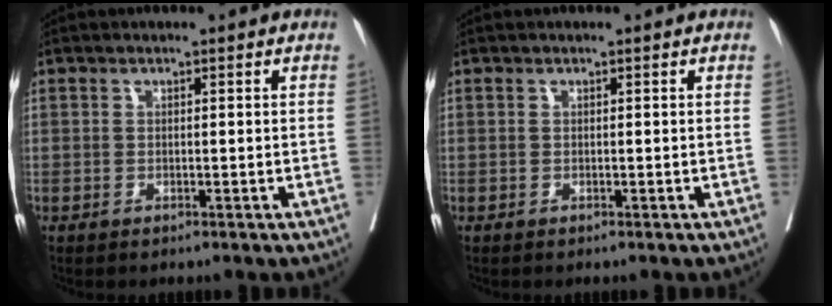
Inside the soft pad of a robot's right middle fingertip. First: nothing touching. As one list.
[{"total": 0.0}]